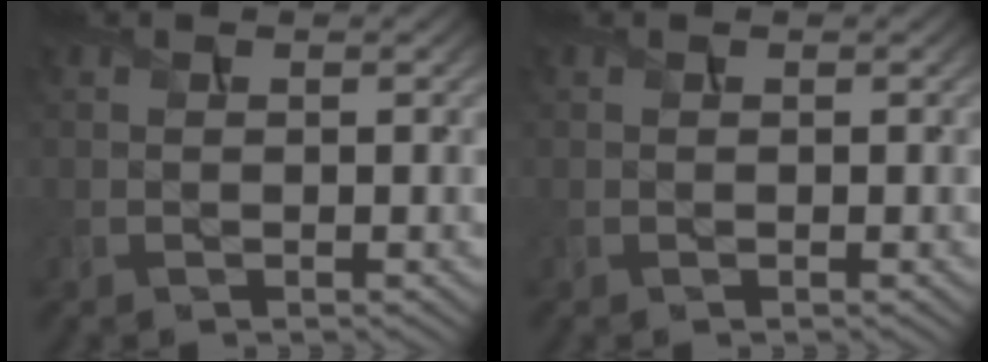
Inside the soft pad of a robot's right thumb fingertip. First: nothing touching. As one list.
[{"total": 0.0}]